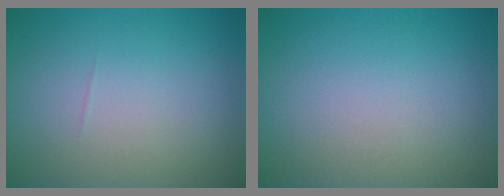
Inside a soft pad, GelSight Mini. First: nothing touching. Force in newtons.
{"total": 0.0}